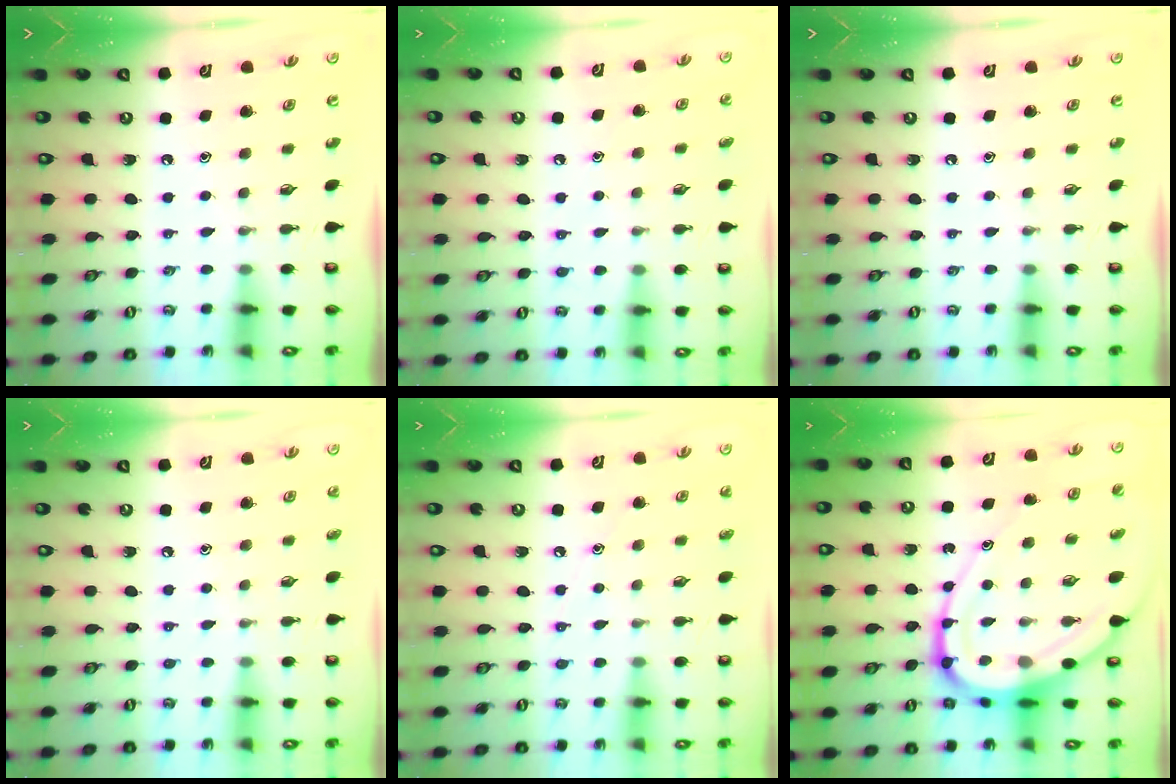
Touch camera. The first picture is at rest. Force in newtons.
{"total": 4.5, "press": 4.4, "slide": 0.7}
{"total": 0.0}
{"total": 3.5, "press": 3.5, "slide": 0.4}
{"total": 5.8, "press": 5.8, "slide": 0.7}
{"total": 18.5, "press": 18.4, "slide": 2.1}